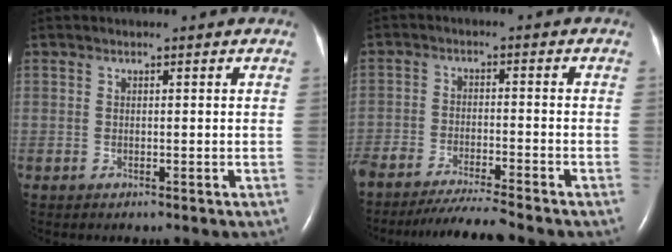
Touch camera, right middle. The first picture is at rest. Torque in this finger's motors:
{"motor_torque": [0.17, -0.16, 0.07, 0.03]}